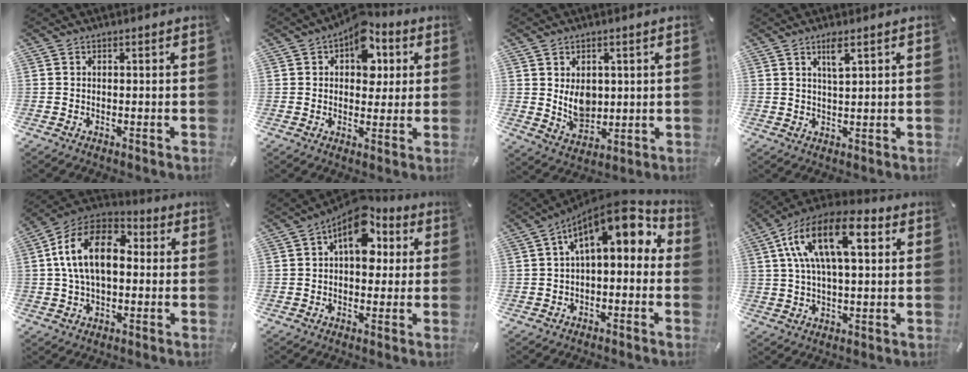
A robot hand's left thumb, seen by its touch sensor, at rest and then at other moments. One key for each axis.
{"total": 10.5, "fx": 4.1, "fy": 6.9, "fz": 6.8, "tx": -0.077, "ty": -0.019, "tz": 0.067}
{"total": 7.0, "fx": 1.9, "fy": 5.5, "fz": 3.9, "tx": -0.071, "ty": -0.014, "tz": 0.031}
{"total": 3.8, "fx": 2.4, "fy": 0.6, "fz": 2.9, "tx": -0.065, "ty": 0.002, "tz": 0.041}
{"total": 15.0, "fx": 2.1, "fy": 9.5, "fz": 11.4, "tx": -0.238, "ty": 0.010, "tz": 0.038}
{"total": 11.9, "fx": 4.7, "fy": 7.1, "fz": 8.4, "tx": -0.111, "ty": -0.024, "tz": 0.080}
{"total": 11.5, "fx": 5.1, "fy": 5.3, "fz": 8.8, "tx": -0.128, "ty": -0.043, "tz": 0.090}
{"total": 16.7, "fx": 6.2, "fy": 8.1, "fz": 13.2, "tx": -0.258, "ty": -0.005, "tz": 0.102}